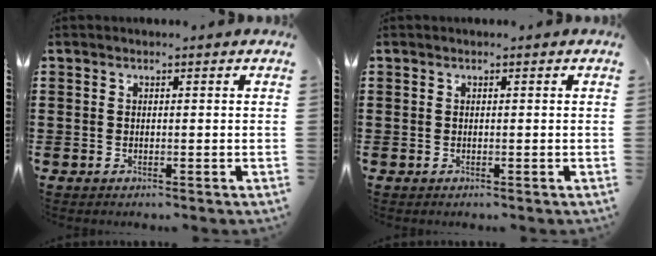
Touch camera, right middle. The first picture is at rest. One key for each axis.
{"total": 0.0}